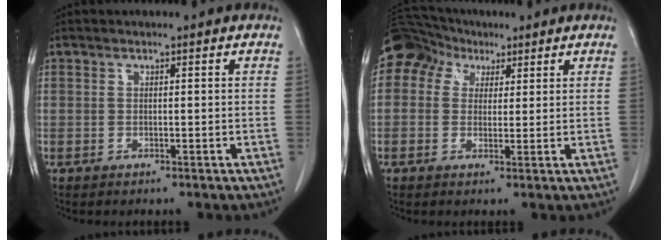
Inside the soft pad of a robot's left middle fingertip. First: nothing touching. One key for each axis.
{"total": 7.9, "fx": 4.0, "fy": 6.5, "fz": 2.1, "tx": -0.045, "ty": 0.043, "tz": 0.075}